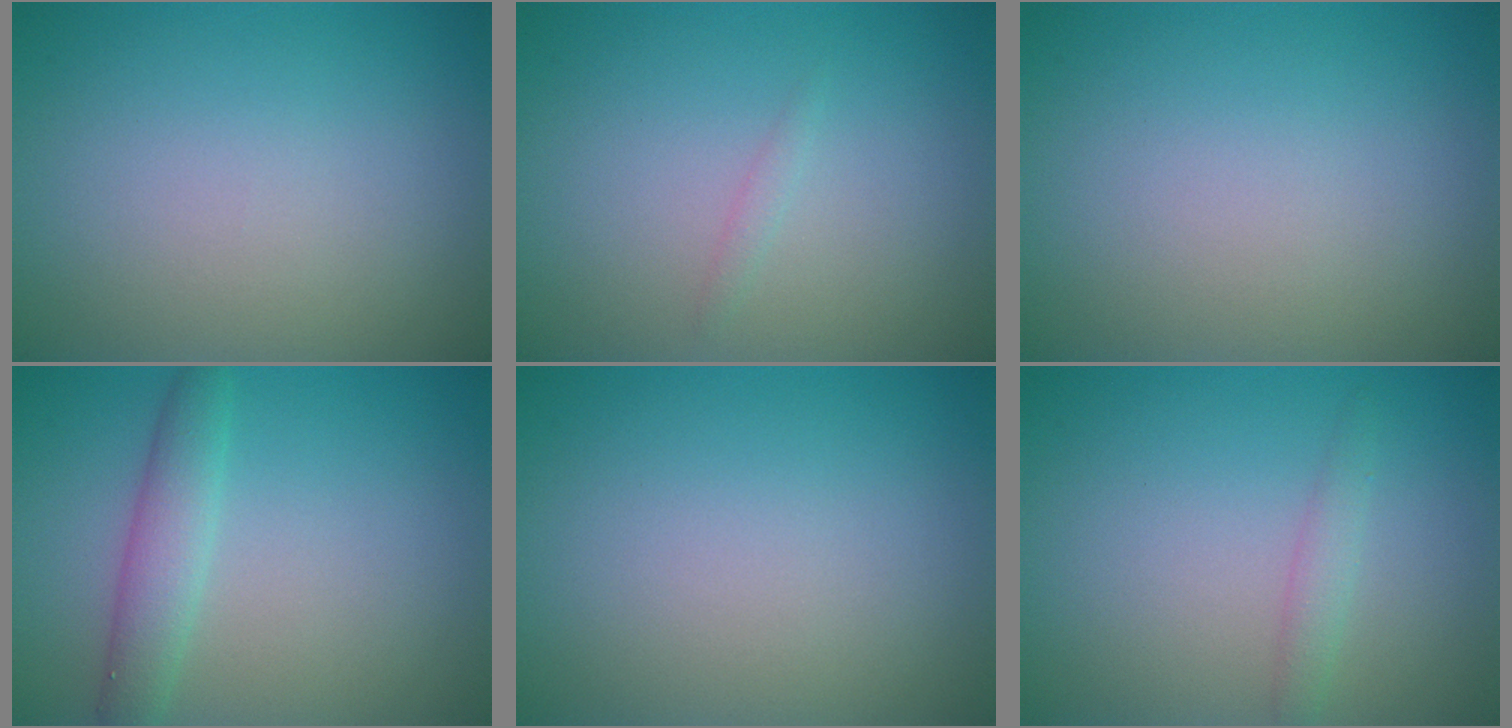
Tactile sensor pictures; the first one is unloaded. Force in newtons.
{"total": 0.6, "press": 0.6, "slide": 0.0}
{"total": 0.0}
{"total": 2.9, "press": 2.9, "slide": 0.1}
{"total": 0.0}
{"total": 1.4, "press": 1.4, "slide": 0.0}